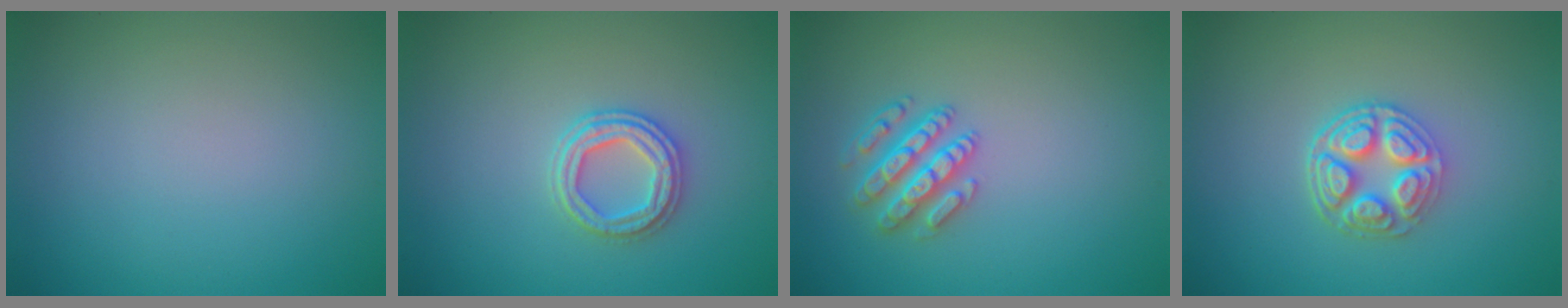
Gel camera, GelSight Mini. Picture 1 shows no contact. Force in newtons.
{"total": 2.8, "press": 2.7, "slide": 0.8}
{"total": 3.4, "press": 3.2, "slide": 1.2}
{"total": 4.5, "press": 3.6, "slide": 2.6}